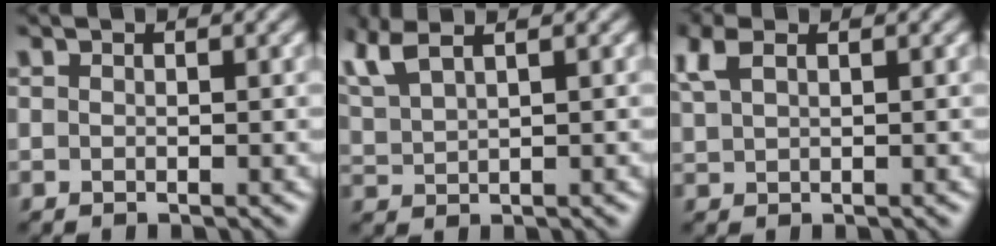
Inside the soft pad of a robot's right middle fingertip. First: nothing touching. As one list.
[{"total": 4.8, "force": [3.1, 1.8, 3.1], "torque": [-0.084, 0.023, 0.054]}, {"total": 2.8, "force": [1.6, 1.2, 1.9], "torque": [-0.051, 0.008, 0.033]}]